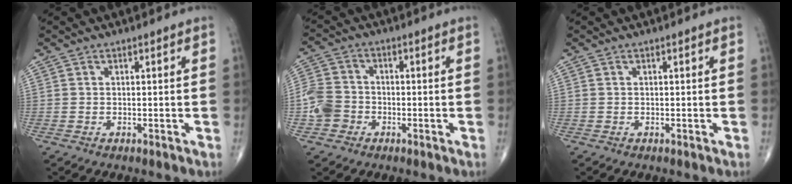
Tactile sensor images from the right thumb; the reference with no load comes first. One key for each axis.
{"total": 6.5, "fx": -2.3, "fy": 5.5, "fz": 2.4, "tx": -0.035, "ty": 0.022, "tz": -0.050}
{"total": 0.0}